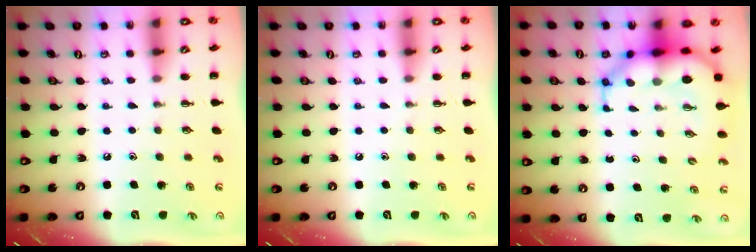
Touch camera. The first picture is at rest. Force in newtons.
{"total": 0.0}
{"total": 9.0, "press": 8.6, "slide": 2.4}